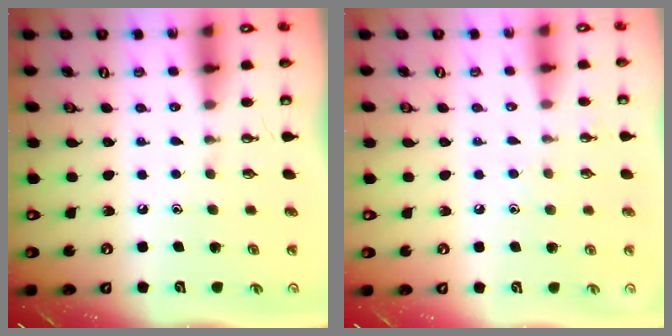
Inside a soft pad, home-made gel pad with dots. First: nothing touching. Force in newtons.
{"total": 4.4, "press": 4.4, "slide": 0.5}